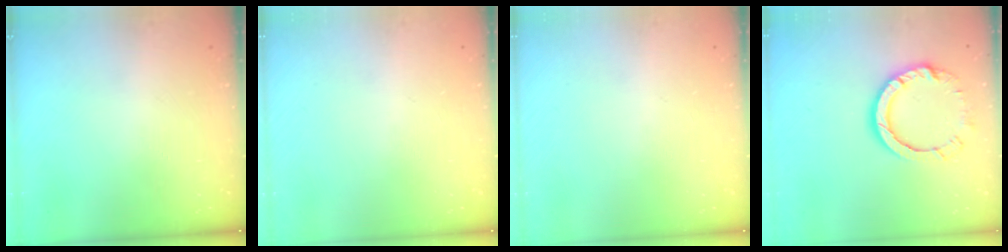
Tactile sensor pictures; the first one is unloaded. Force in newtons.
{"total": 0.0}
{"total": 0.0}
{"total": 10.8, "press": 10.7, "slide": 1.0}